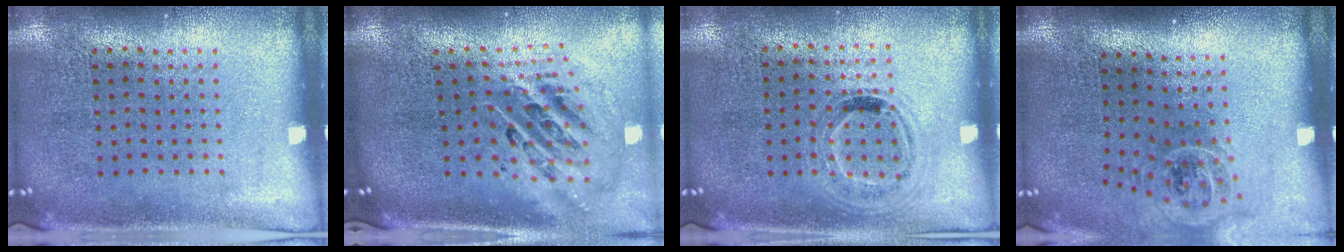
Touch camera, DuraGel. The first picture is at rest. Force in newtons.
{"total": 2.8, "press": 1.9, "slide": 2.0}
{"total": 1.0, "press": 1.0, "slide": 0.3}
{"total": 1.1, "press": 1.0, "slide": 0.5}